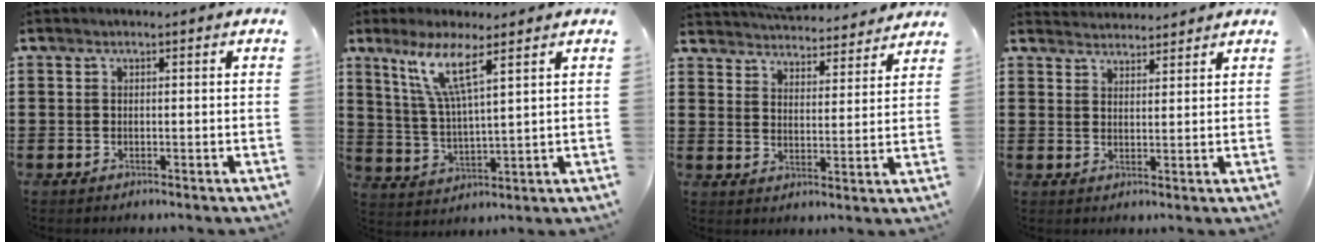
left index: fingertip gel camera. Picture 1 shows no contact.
{"total": 8.6, "force": [5.5, 0.7, 6.6], "torque": [-0.143, -0.010, 0.096]}
{"total": 4.6, "force": [4.6, 0.1, 0.2], "torque": [-0.028, -0.033, 0.079]}
{"total": 2.6, "force": [2.6, 0.1, -0.5], "torque": [0.002, -0.006, 0.050]}